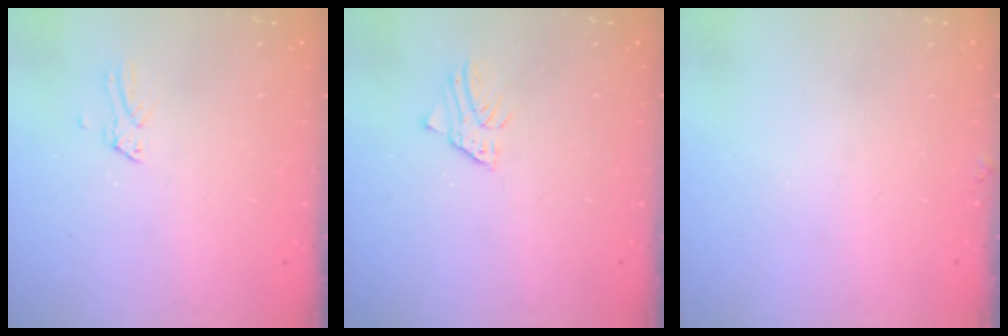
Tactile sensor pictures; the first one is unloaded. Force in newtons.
{"total": 2.3, "press": 2.3, "slide": 0.1}
{"total": 3.5, "press": 3.5, "slide": 0.3}